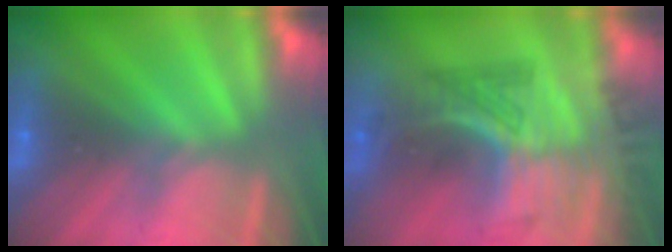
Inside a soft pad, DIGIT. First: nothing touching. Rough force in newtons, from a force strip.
{"total": 3.1}